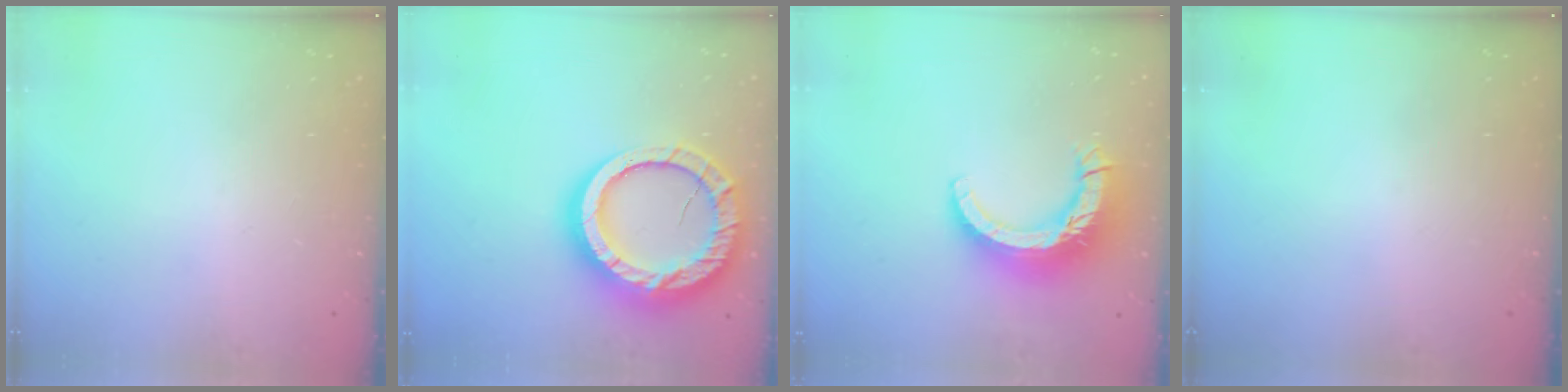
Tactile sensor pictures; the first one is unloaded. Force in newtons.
{"total": 25.1, "press": 25.0, "slide": 2.5}
{"total": 13.9, "press": 13.8, "slide": 1.4}
{"total": 0.0}